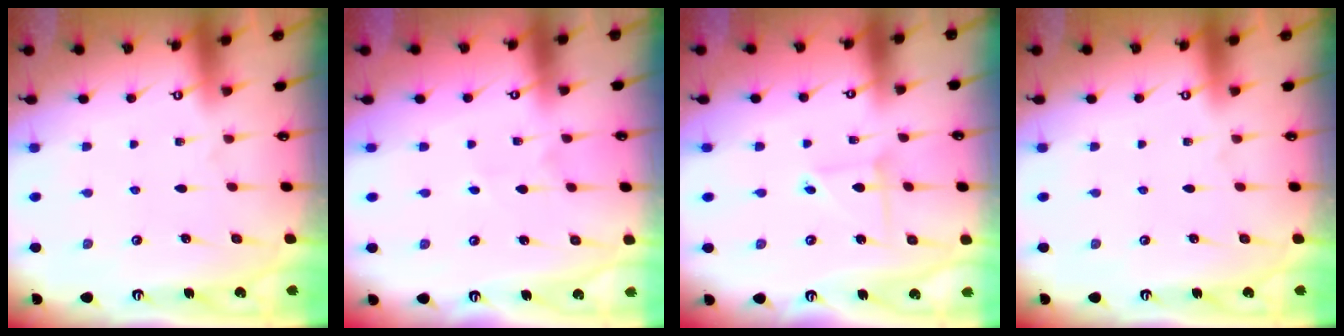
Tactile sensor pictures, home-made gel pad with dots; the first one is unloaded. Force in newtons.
{"total": 1.4, "press": 1.3, "slide": 0.1}
{"total": 3.1, "press": 3.0, "slide": 0.3}
{"total": 0.0}